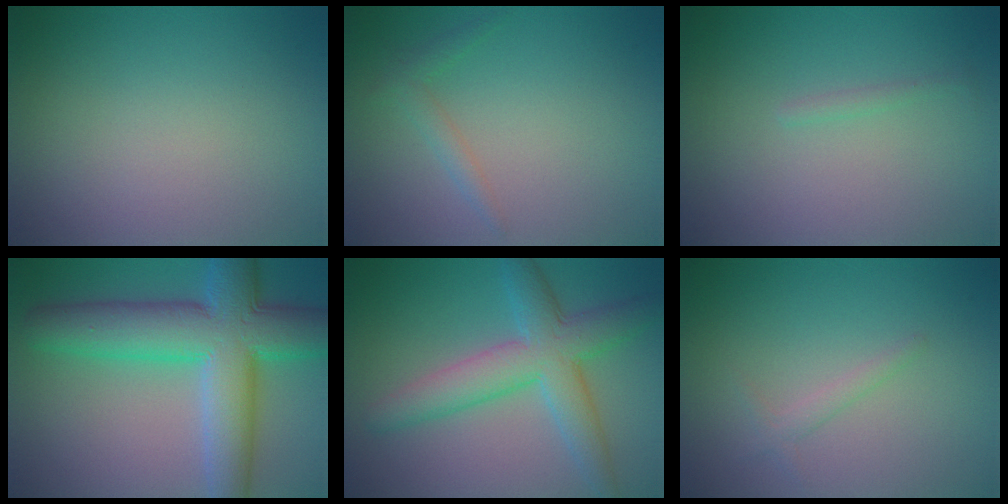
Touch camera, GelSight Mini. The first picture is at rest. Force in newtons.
{"total": 0.7, "press": 0.7, "slide": 0.0}
{"total": 0.6, "press": 0.6, "slide": 0.0}
{"total": 11.0, "press": 11.0, "slide": 0.2}
{"total": 6.3, "press": 6.3, "slide": 0.2}
{"total": 1.0, "press": 1.0, "slide": 0.0}